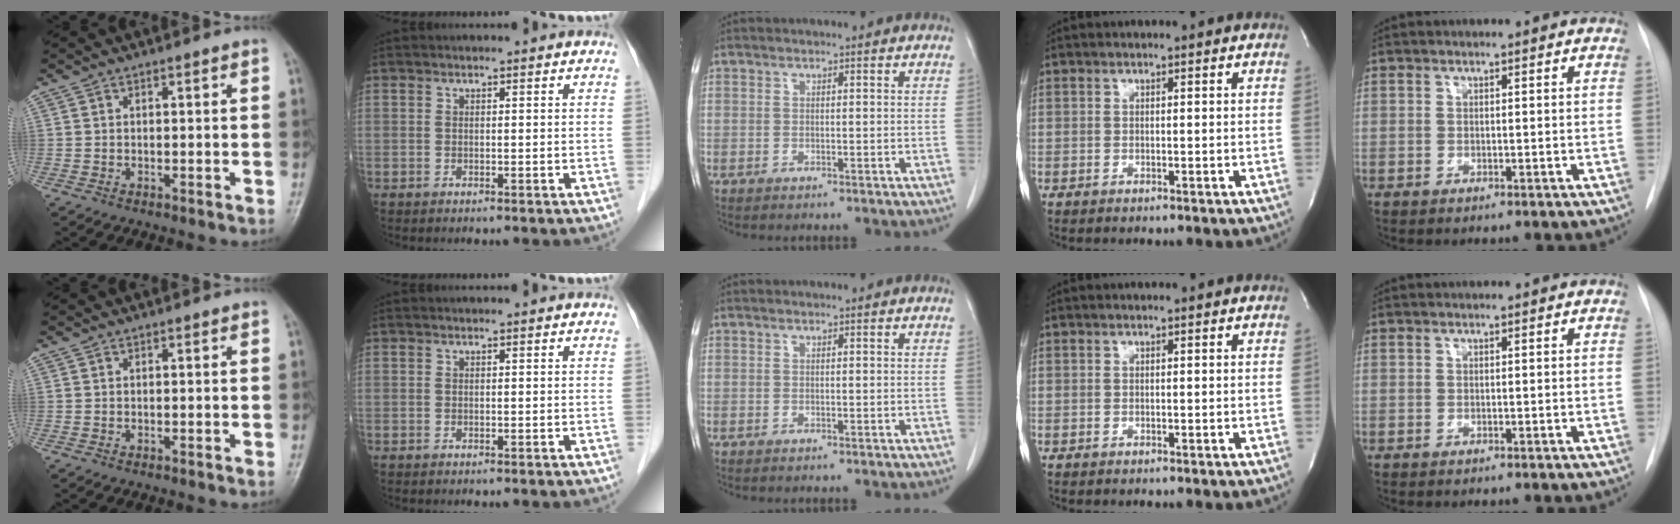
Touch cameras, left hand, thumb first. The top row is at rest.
{}